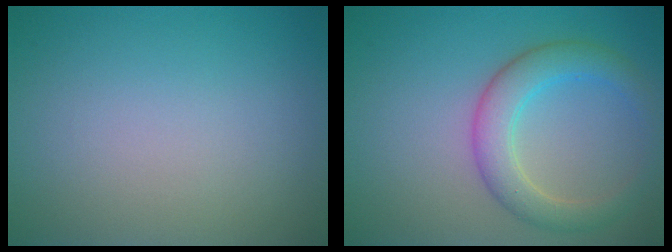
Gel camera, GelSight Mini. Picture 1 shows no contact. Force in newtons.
{"total": 4.2, "press": 4.2, "slide": 0.3}